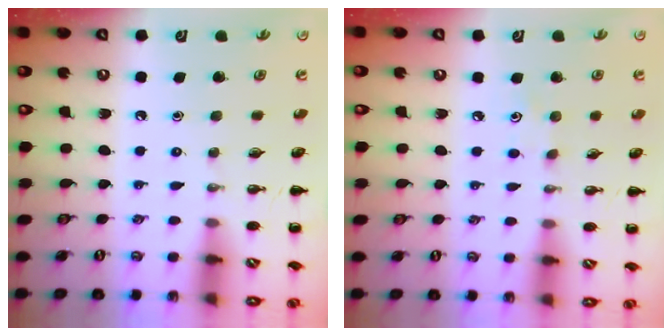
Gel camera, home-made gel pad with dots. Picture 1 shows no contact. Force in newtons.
{"total": 2.9, "press": 2.8, "slide": 0.8}